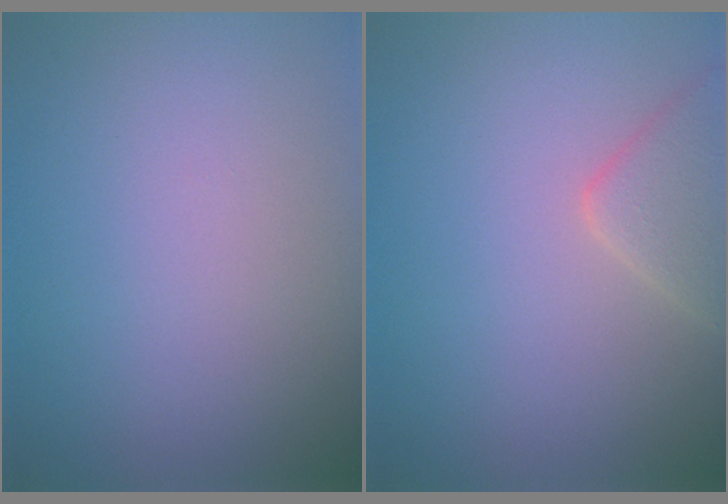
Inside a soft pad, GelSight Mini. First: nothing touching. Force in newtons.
{"total": 2.8, "press": 2.8, "slide": 0.1}